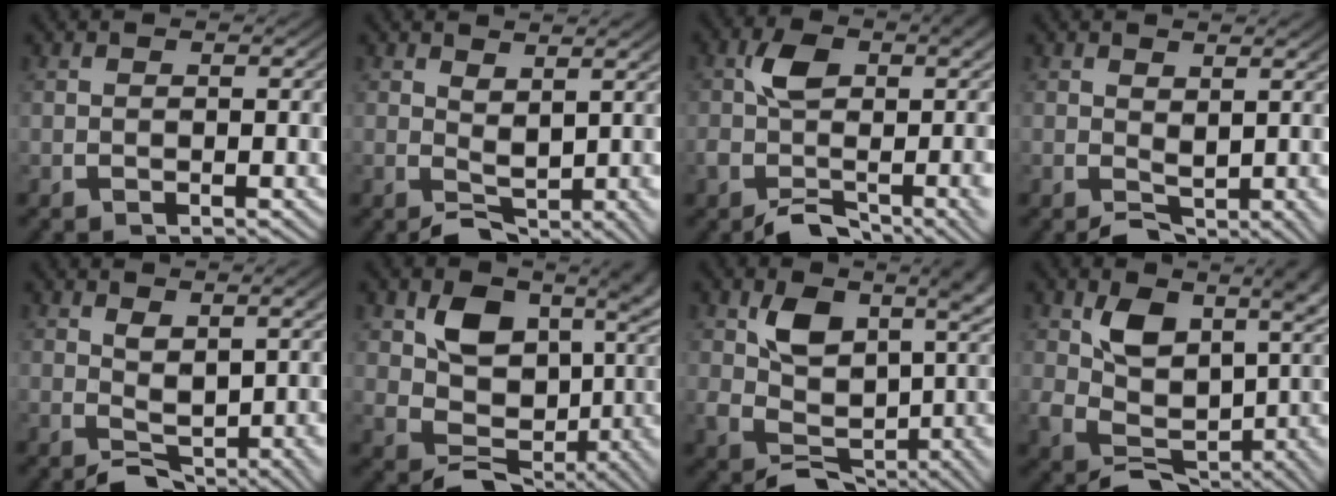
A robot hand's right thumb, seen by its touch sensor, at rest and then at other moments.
{"total": 2.6, "force": [-0.1, 1.6, 2.0], "torque": [-0.034, -0.022, 0.014]}
{"total": 5.6, "force": [-1.3, 3.0, 4.5], "torque": [-0.084, -0.013, -0.016]}
{"total": 2.0, "force": [-0.3, 1.3, 1.5], "torque": [-0.022, -0.017, 0.008]}
{"total": 3.1, "force": [-0.3, 1.8, 2.5], "torque": [-0.040, -0.024, 0.012]}
{"total": 10.2, "force": [-0.3, 7.5, 6.9], "torque": [-0.133, -0.046, 0.014]}
{"total": 8.2, "force": [-0.5, 5.8, 5.8], "torque": [-0.126, -0.048, 0.017]}
{"total": 8.8, "force": [0.0, 6.2, 6.3], "torque": [-0.145, -0.053, 0.025]}